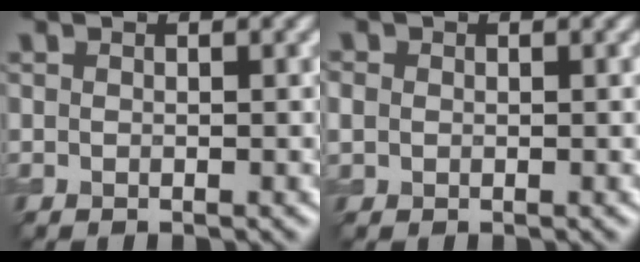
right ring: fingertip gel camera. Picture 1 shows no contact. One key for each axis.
{"total": 1.2, "fx": 0.1, "fy": 1.1, "fz": 0.4, "tx": -0.006, "ty": 0.001, "tz": 0.000}